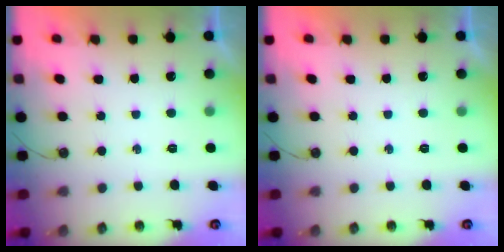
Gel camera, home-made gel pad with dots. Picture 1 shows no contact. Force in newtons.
{"total": 0.0}